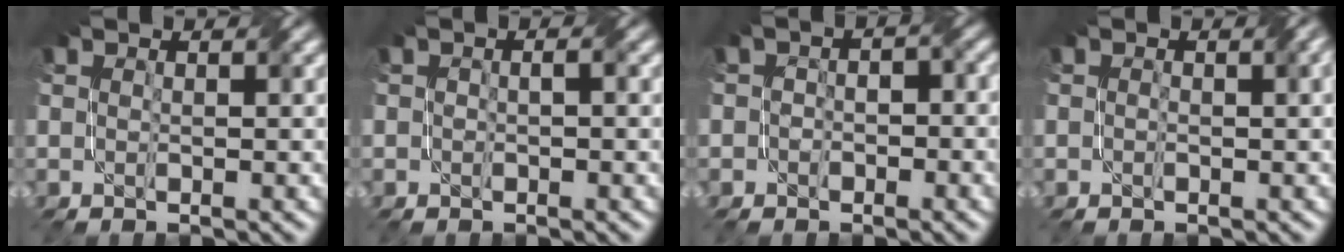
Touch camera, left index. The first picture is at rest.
{"total": 0.9, "force": [-0.5, 0.4, 0.6], "torque": [-0.014, 0.000, -0.010]}
{"total": 2.4, "force": [-1.1, 1.8, 1.1], "torque": [0.000, 0.006, -0.019]}
{"total": 1.9, "force": [-0.1, 0.8, 1.7], "torque": [-0.024, -0.001, -0.001]}